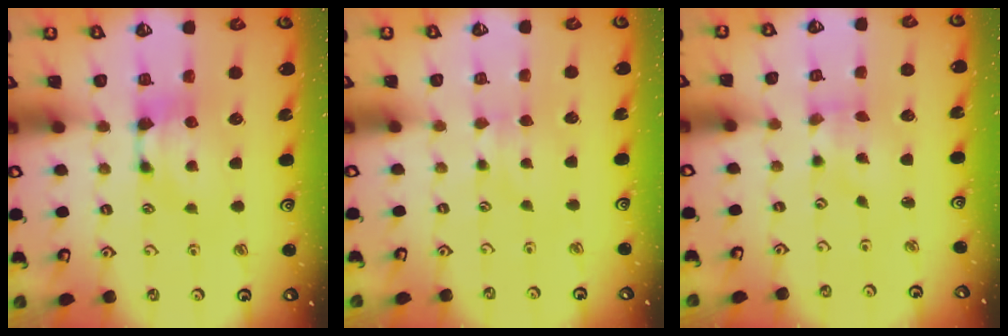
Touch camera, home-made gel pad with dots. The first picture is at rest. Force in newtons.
{"total": 2.1, "press": 2.0, "slide": 0.4}
{"total": 2.0, "press": 1.7, "slide": 1.1}